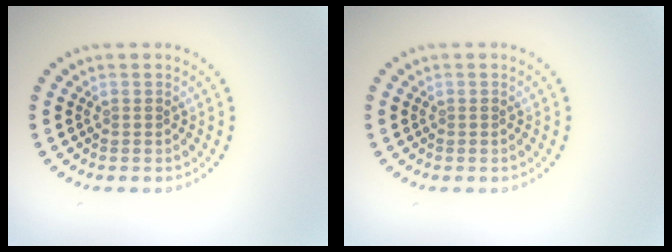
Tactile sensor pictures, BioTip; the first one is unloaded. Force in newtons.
{"total": 0.0}